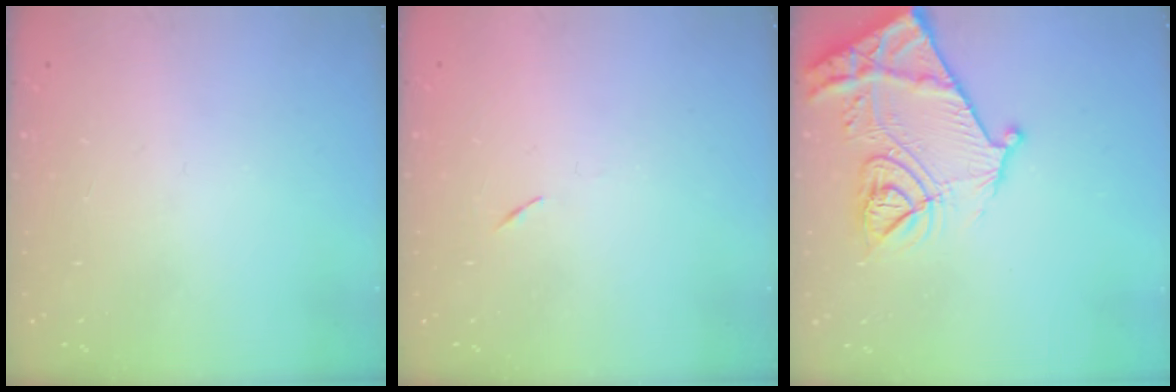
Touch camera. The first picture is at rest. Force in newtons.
{"total": 3.7, "press": 3.6, "slide": 0.7}
{"total": 18.3, "press": 18.2, "slide": 2.0}